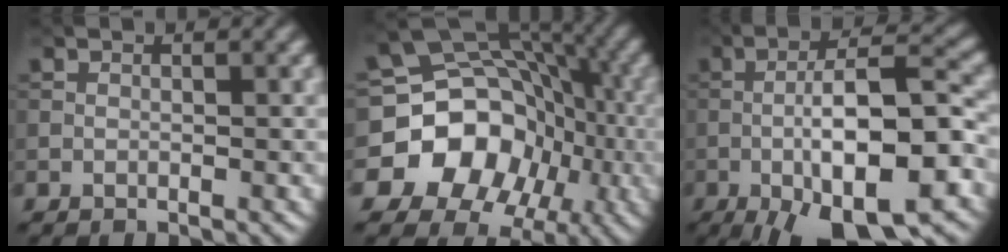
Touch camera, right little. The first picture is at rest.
{"total": 14.7, "force": [-4.5, 12.6, 6.2], "torque": [-0.095, -0.010, -0.104]}
{"total": 12.6, "force": [-4.3, 3.7, 11.2], "torque": [-0.181, 0.000, -0.071]}